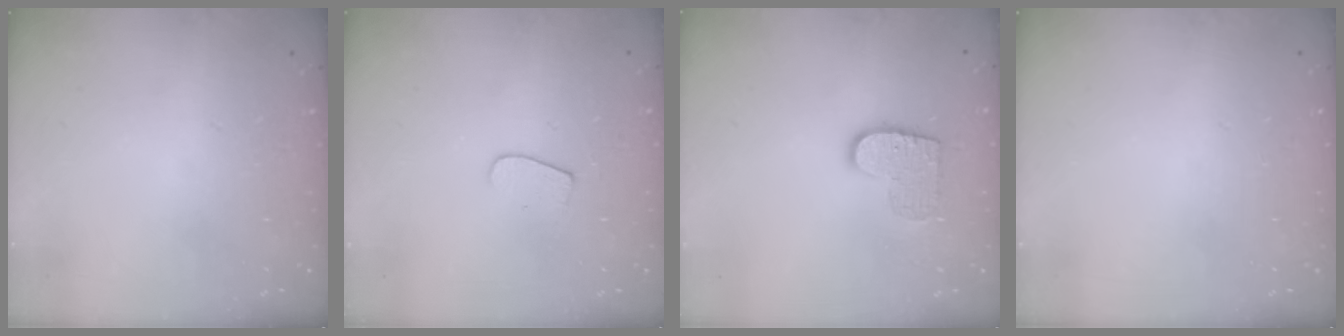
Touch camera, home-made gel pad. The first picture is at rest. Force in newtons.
{"total": 5.0, "press": 5.0, "slide": 0.4}
{"total": 10.2, "press": 10.1, "slide": 0.5}
{"total": 0.0}